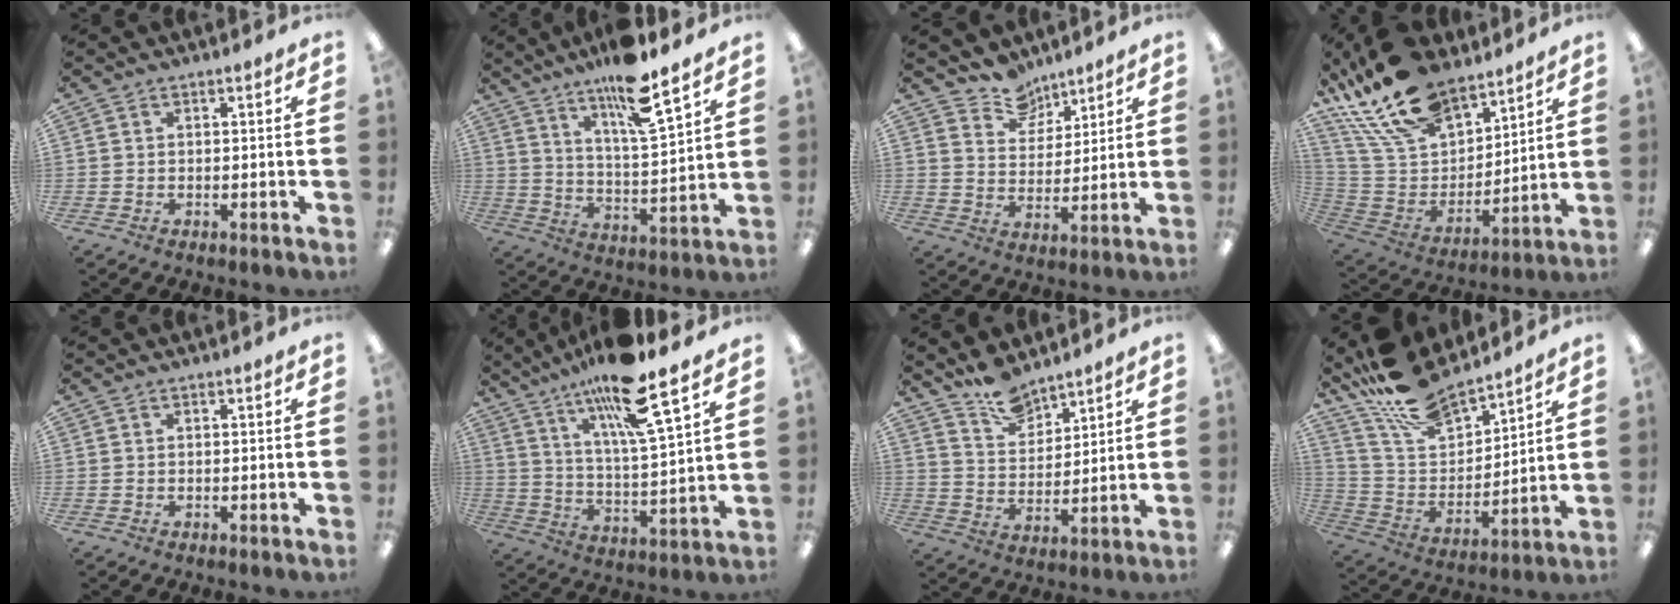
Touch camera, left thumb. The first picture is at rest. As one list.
[{"total": 13.3, "force": [10.8, 1.4, 7.6], "torque": [-0.131, -0.067, 0.176]}, {"total": 8.9, "force": [7.7, 4.3, 0.5], "torque": [-0.013, -0.060, 0.147]}, {"total": 21.7, "force": [16.5, 10.0, 10.0], "torque": [-0.208, -0.087, 0.303]}, {"total": 0.0}, {"total": 16.8, "force": [12.7, 2.2, 10.8], "torque": [-0.196, -0.072, 0.205]}, {"total": 9.9, "force": [8.5, 4.4, 2.6], "torque": [-0.049, -0.056, 0.160]}, {"total": 16.4, "force": [14.3, 5.4, 5.9], "torque": [-0.147, -0.091, 0.264]}]